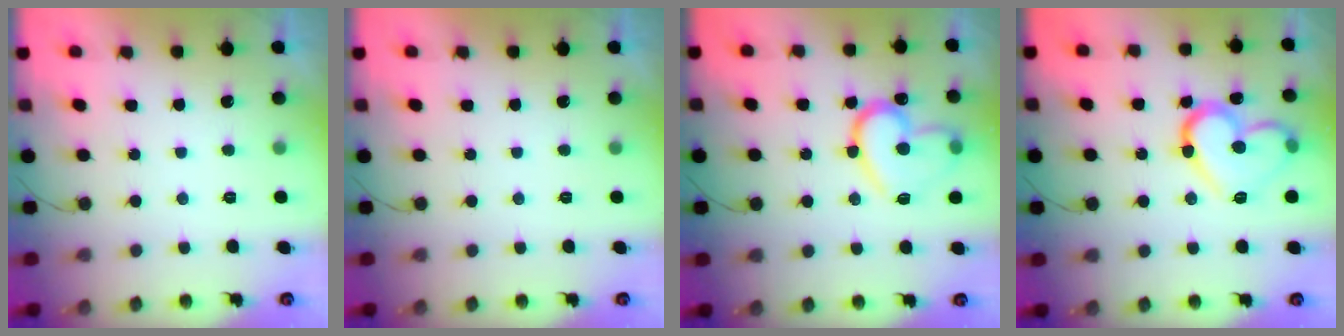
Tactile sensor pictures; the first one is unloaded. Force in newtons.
{"total": 0.0}
{"total": 17.7, "press": 17.6, "slide": 1.2}
{"total": 15.5, "press": 15.5, "slide": 1.3}